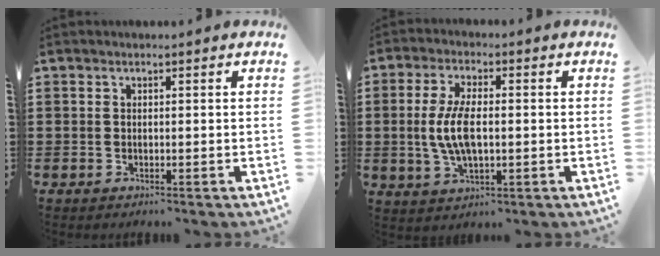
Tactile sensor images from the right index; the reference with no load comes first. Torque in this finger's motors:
{"motor_torque": [2.14, 0.00, 0.26, 0.19]}